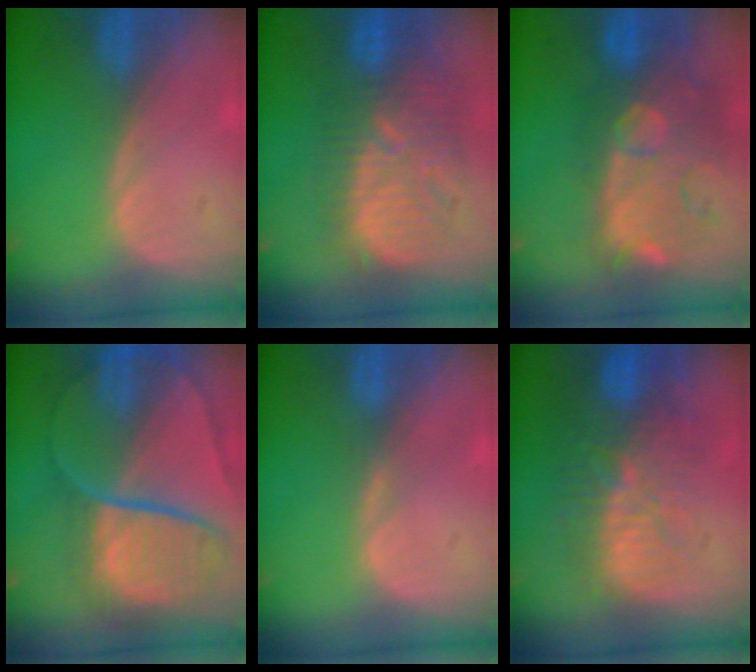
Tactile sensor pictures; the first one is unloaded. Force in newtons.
{"total": 11.1, "press": 10.7, "slide": 2.9}
{"total": 12.2, "press": 11.0, "slide": 5.4}
{"total": 10.7, "press": 9.0, "slide": 5.9}
{"total": 0.7, "press": 0.7, "slide": 0.2}
{"total": 11.4, "press": 10.0, "slide": 5.5}